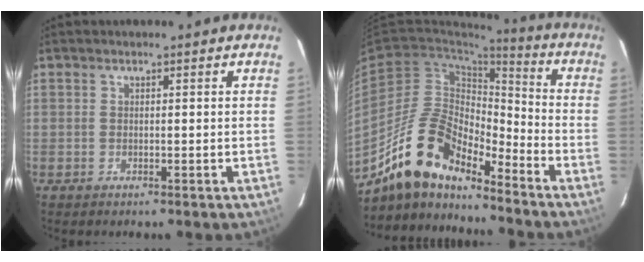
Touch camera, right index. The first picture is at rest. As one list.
[{"total": 15.9, "force": [-12.8, 5.3, 7.9], "torque": [-0.145, 0.007, -0.244]}]